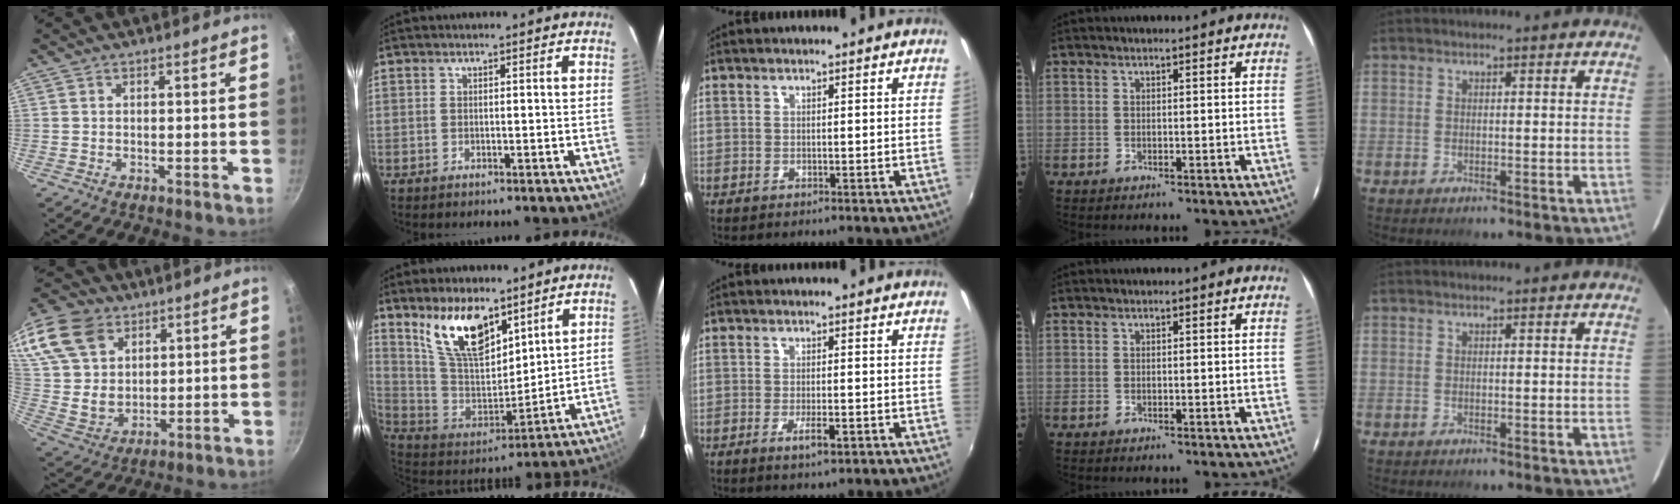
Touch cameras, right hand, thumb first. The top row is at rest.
{"thumb": {"total": 23.0, "force": [11.6, 16.3, 11.3], "torque": [-0.244, 0.001, 0.230]}, "index": {"total": 15.4, "force": [9.9, 6.8, 9.6], "torque": [-0.185, 0.000, 0.204]}, "middle": {"total": 3.2, "force": [-1.6, 0.7, 2.6], "torque": [-0.051, -0.008, -0.028]}}